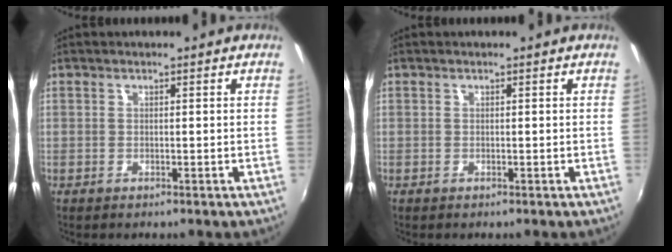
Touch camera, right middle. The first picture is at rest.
{"total": 0.0}